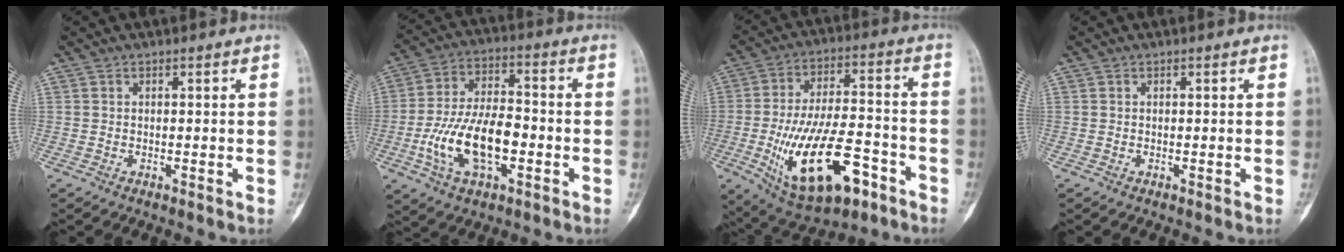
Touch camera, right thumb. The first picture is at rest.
{"total": 15.6, "force": [-4.0, 7.9, 12.8], "torque": [-0.241, 0.029, -0.069]}
{"total": 20.8, "force": [-8.2, 9.5, 16.7], "torque": [-0.276, 0.035, -0.119]}
{"total": 0.0}